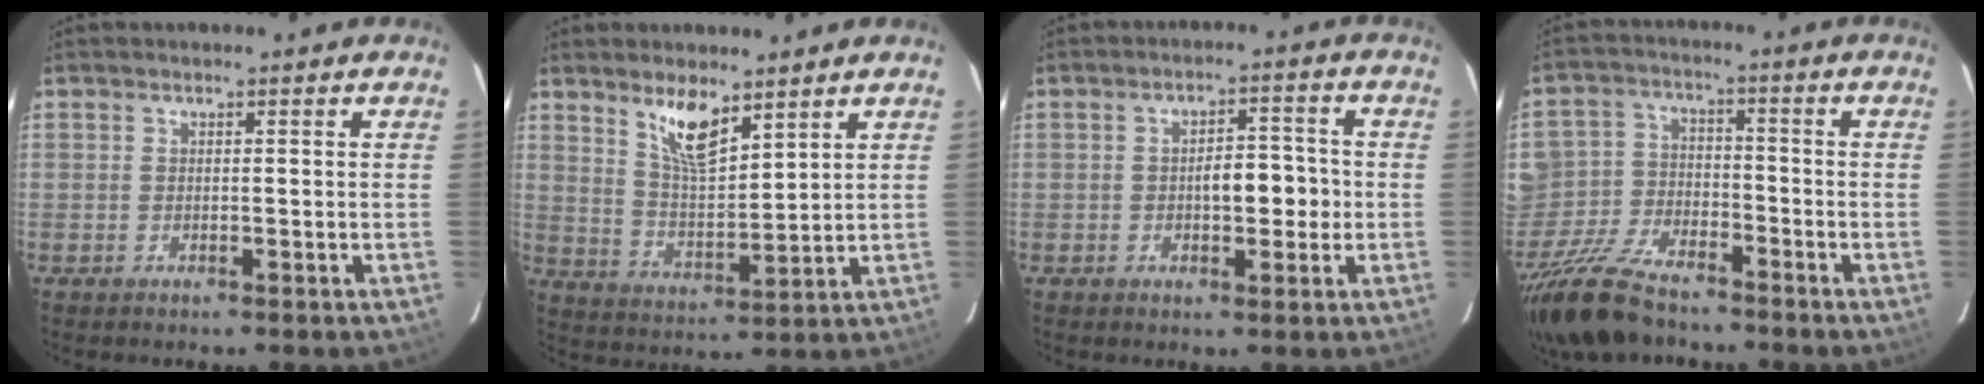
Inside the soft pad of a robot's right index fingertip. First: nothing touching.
{"total": 8.7, "force": [5.9, 2.8, 5.8], "torque": [-0.102, -0.001, 0.120]}
{"total": 5.7, "force": [-0.8, 2.7, 4.9], "torque": [-0.079, 0.010, -0.008]}
{"total": 10.9, "force": [-8.8, 5.0, 4.0], "torque": [-0.118, 0.001, -0.167]}